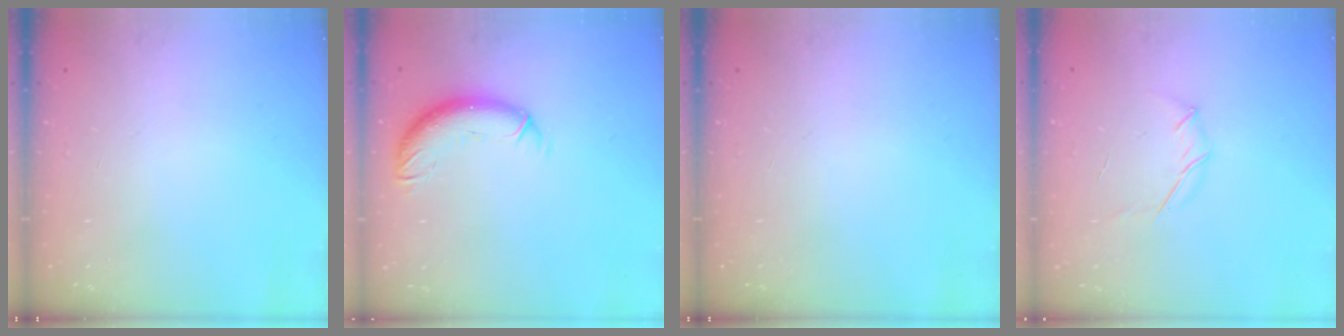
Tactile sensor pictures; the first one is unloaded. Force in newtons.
{"total": 10.0, "press": 9.9, "slide": 1.9}
{"total": 0.0}
{"total": 4.0, "press": 3.9, "slide": 0.9}